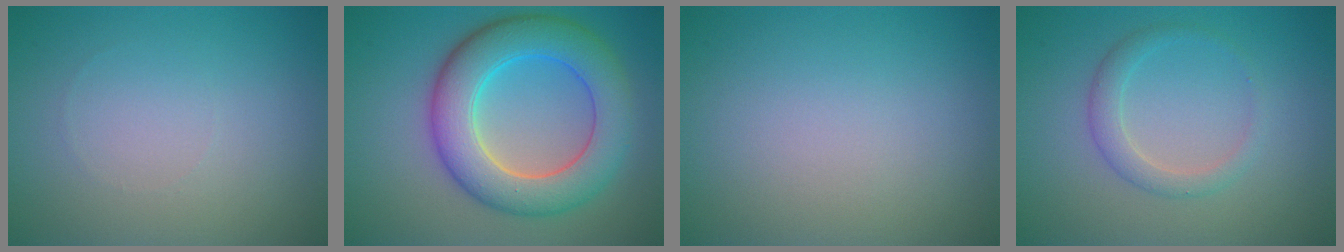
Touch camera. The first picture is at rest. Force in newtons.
{"total": 8.4, "press": 8.4, "slide": 0.5}
{"total": 0.0}
{"total": 1.5, "press": 1.5, "slide": 0.0}